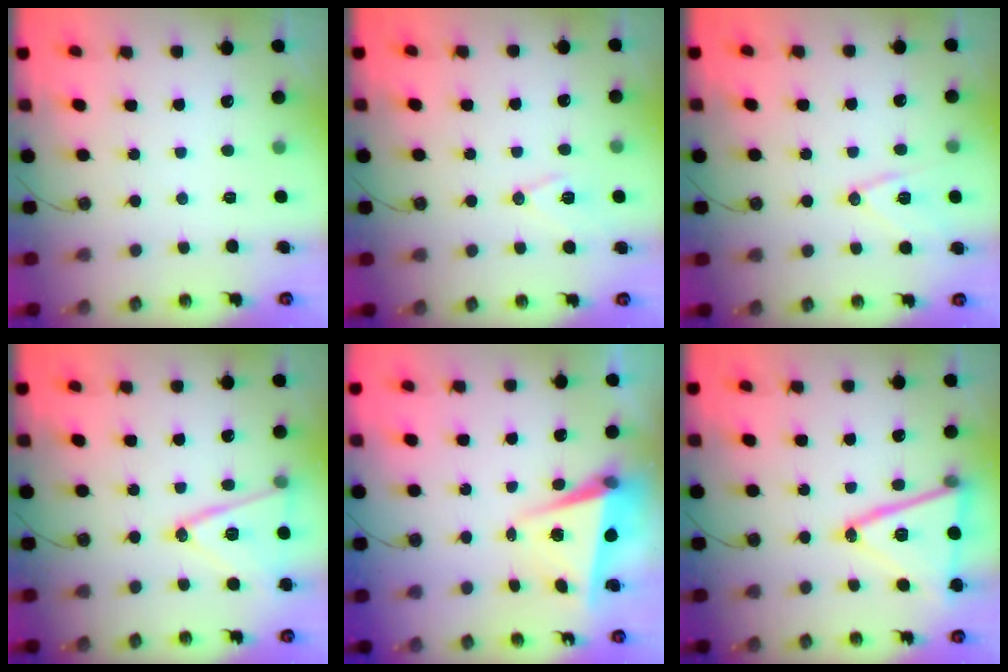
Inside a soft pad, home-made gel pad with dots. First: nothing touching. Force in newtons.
{"total": 9.4, "press": 8.7, "slide": 3.5}
{"total": 10.9, "press": 10.6, "slide": 2.6}
{"total": 14.9, "press": 14.5, "slide": 3.5}
{"total": 5.4, "press": 5.3, "slide": 1.2}
{"total": 18.7, "press": 18.4, "slide": 3.4}